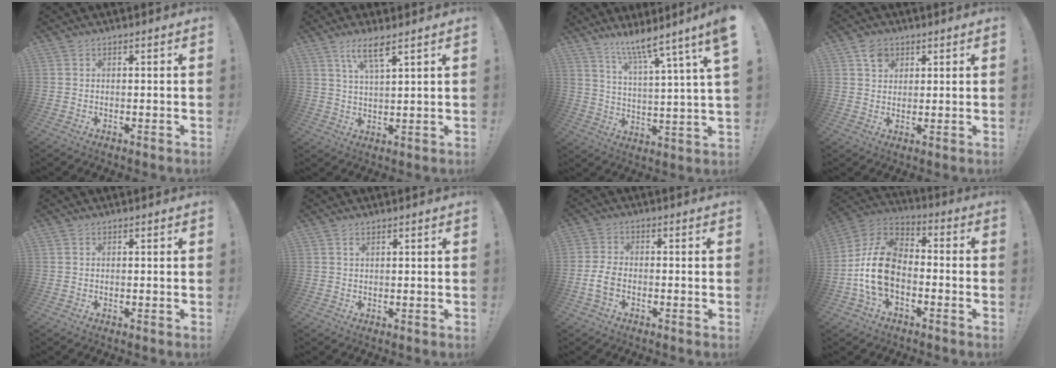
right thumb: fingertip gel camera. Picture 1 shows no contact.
{"total": 6.9, "force": [4.4, 1.2, 5.2], "torque": [-0.100, -0.012, 0.074]}
{"total": 10.5, "force": [7.6, 0.4, 7.2], "torque": [-0.121, -0.060, 0.117]}
{"total": 4.2, "force": [2.2, 3.3, 1.3], "torque": [-0.014, -0.007, 0.038]}
{"total": 0.0}
{"total": 0.7, "force": [0.4, 0.2, 0.5], "torque": [-0.010, 0.000, 0.008]}
{"total": 5.2, "force": [-1.8, 3.0, 3.9], "torque": [-0.092, 0.005, -0.032]}
{"total": 15.7, "force": [-4.2, 10.4, 11.0], "torque": [-0.216, 0.040, -0.063]}